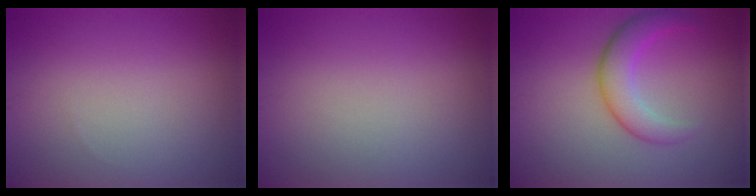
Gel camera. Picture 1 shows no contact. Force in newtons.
{"total": 0.0}
{"total": 3.8, "press": 3.8, "slide": 0.2}